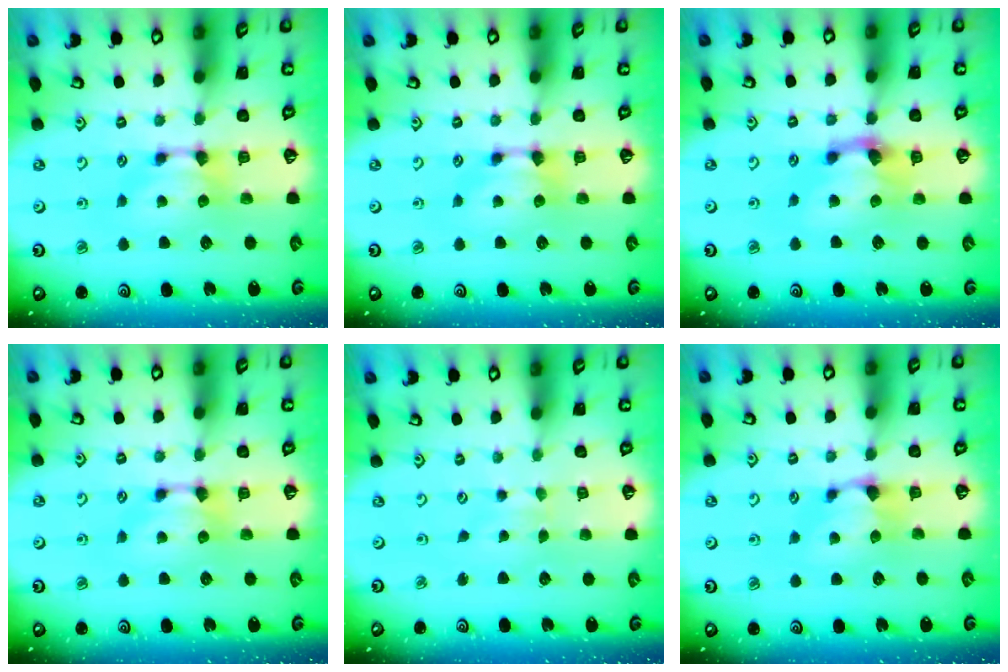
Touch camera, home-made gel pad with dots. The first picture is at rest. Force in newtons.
{"total": 0.0}
{"total": 2.3, "press": 1.4, "slide": 1.8}
{"total": 0.0}
{"total": 2.4, "press": 2.3, "slide": 0.4}
{"total": 2.4, "press": 2.3, "slide": 0.6}